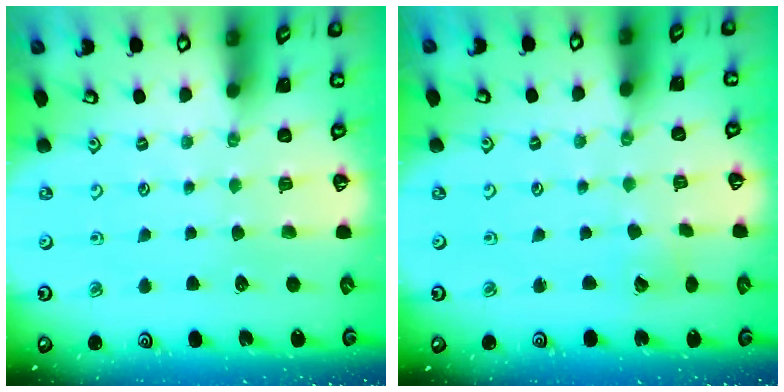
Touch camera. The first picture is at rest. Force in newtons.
{"total": 3.1, "press": 3.1, "slide": 0.5}